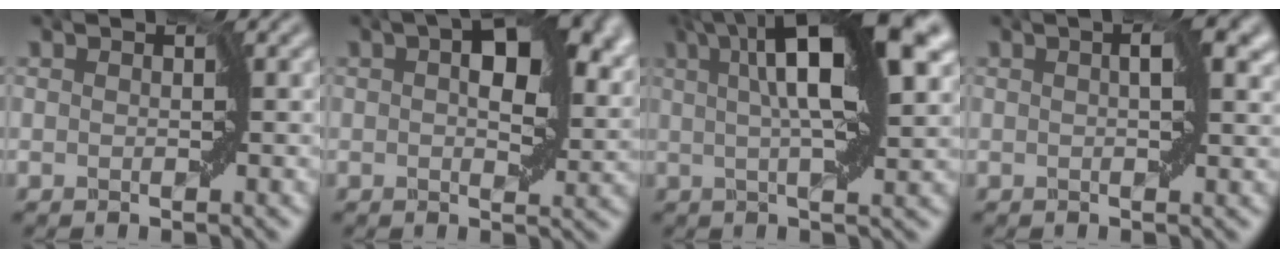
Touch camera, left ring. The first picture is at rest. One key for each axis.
{"total": 8.0, "fx": 2.7, "fy": 4.0, "fz": 6.4, "tx": -0.086, "ty": 0.008, "tz": 0.032}
{"total": 11.3, "fx": 4.5, "fy": 2.8, "fz": 10.0, "tx": -0.144, "ty": 0.013, "tz": 0.064}
{"total": 3.5, "fx": 0.8, "fy": 1.1, "fz": 3.2, "tx": -0.055, "ty": 0.003, "tz": 0.007}